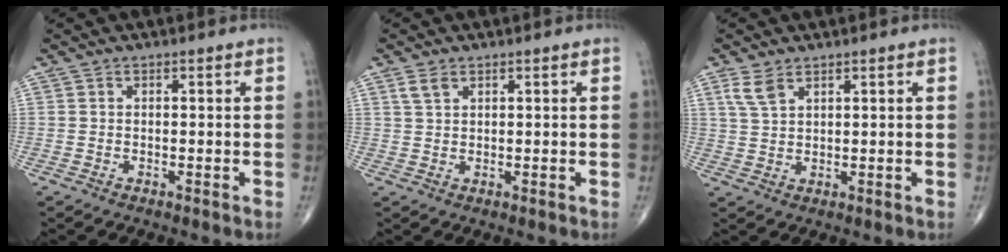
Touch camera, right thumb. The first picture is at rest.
{"total": 2.3, "force": [1.4, 1.2, 1.4], "torque": [-0.029, 0.002, 0.033]}
{"total": 3.8, "force": [2.3, 1.8, 2.3], "torque": [-0.050, -0.002, 0.055]}